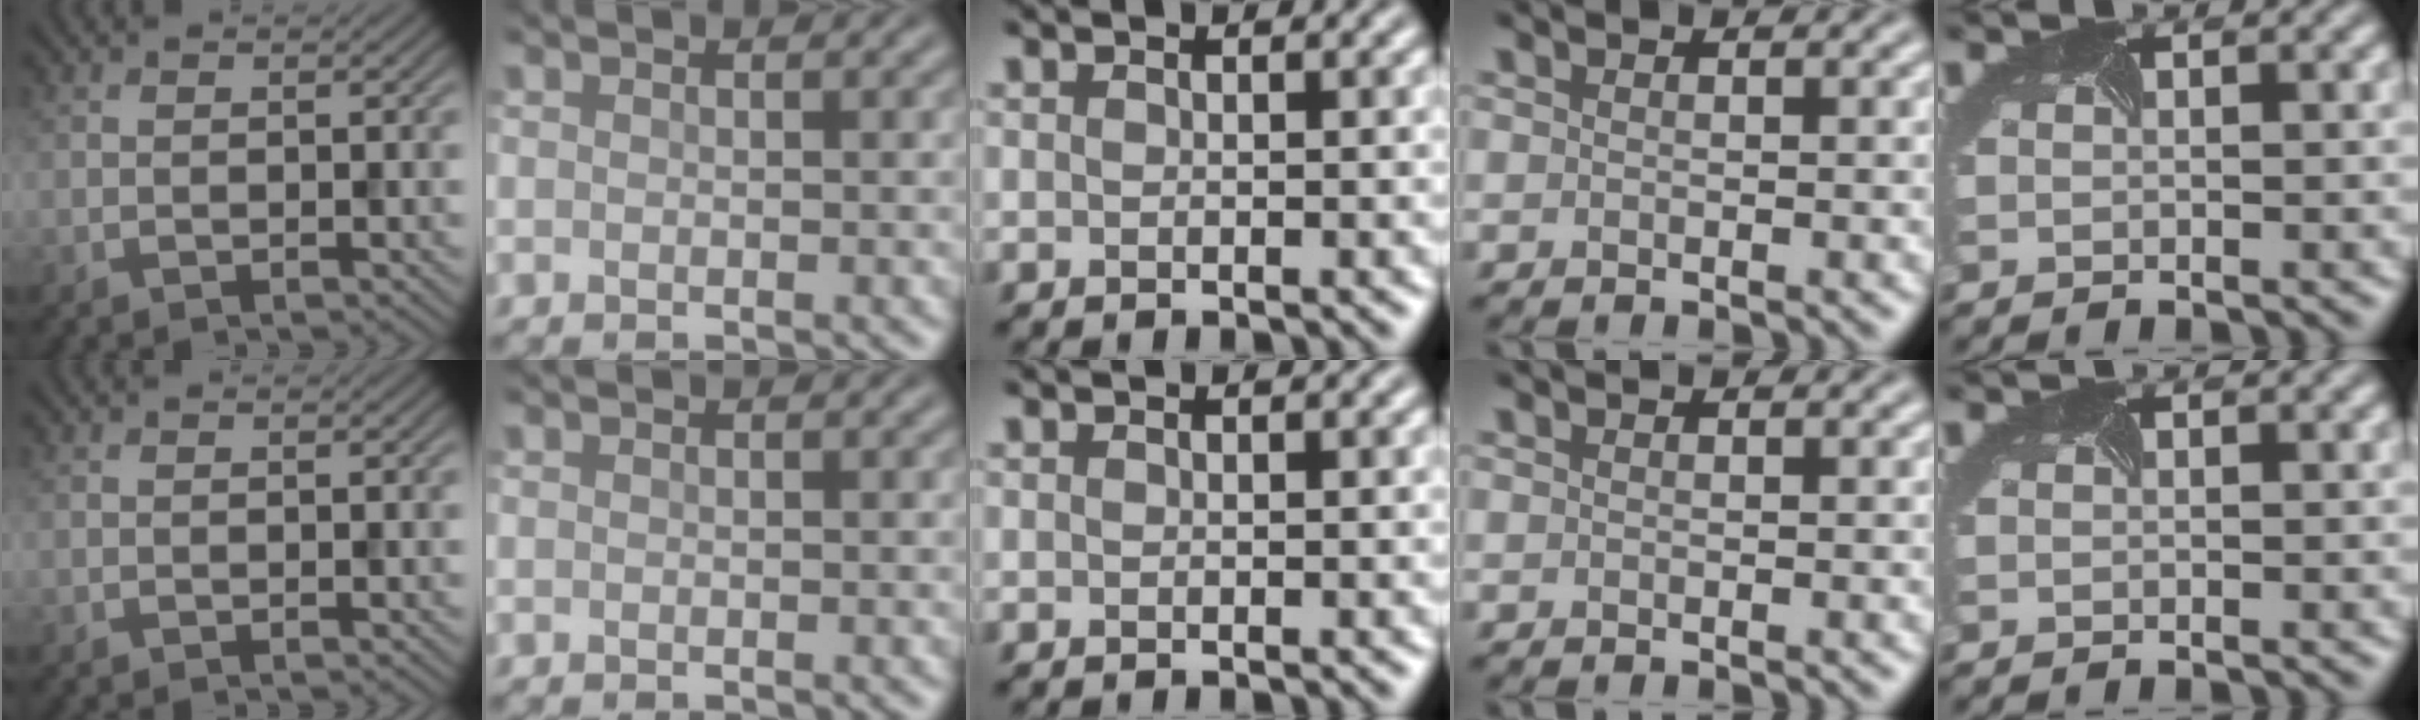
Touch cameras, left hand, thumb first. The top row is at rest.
{}